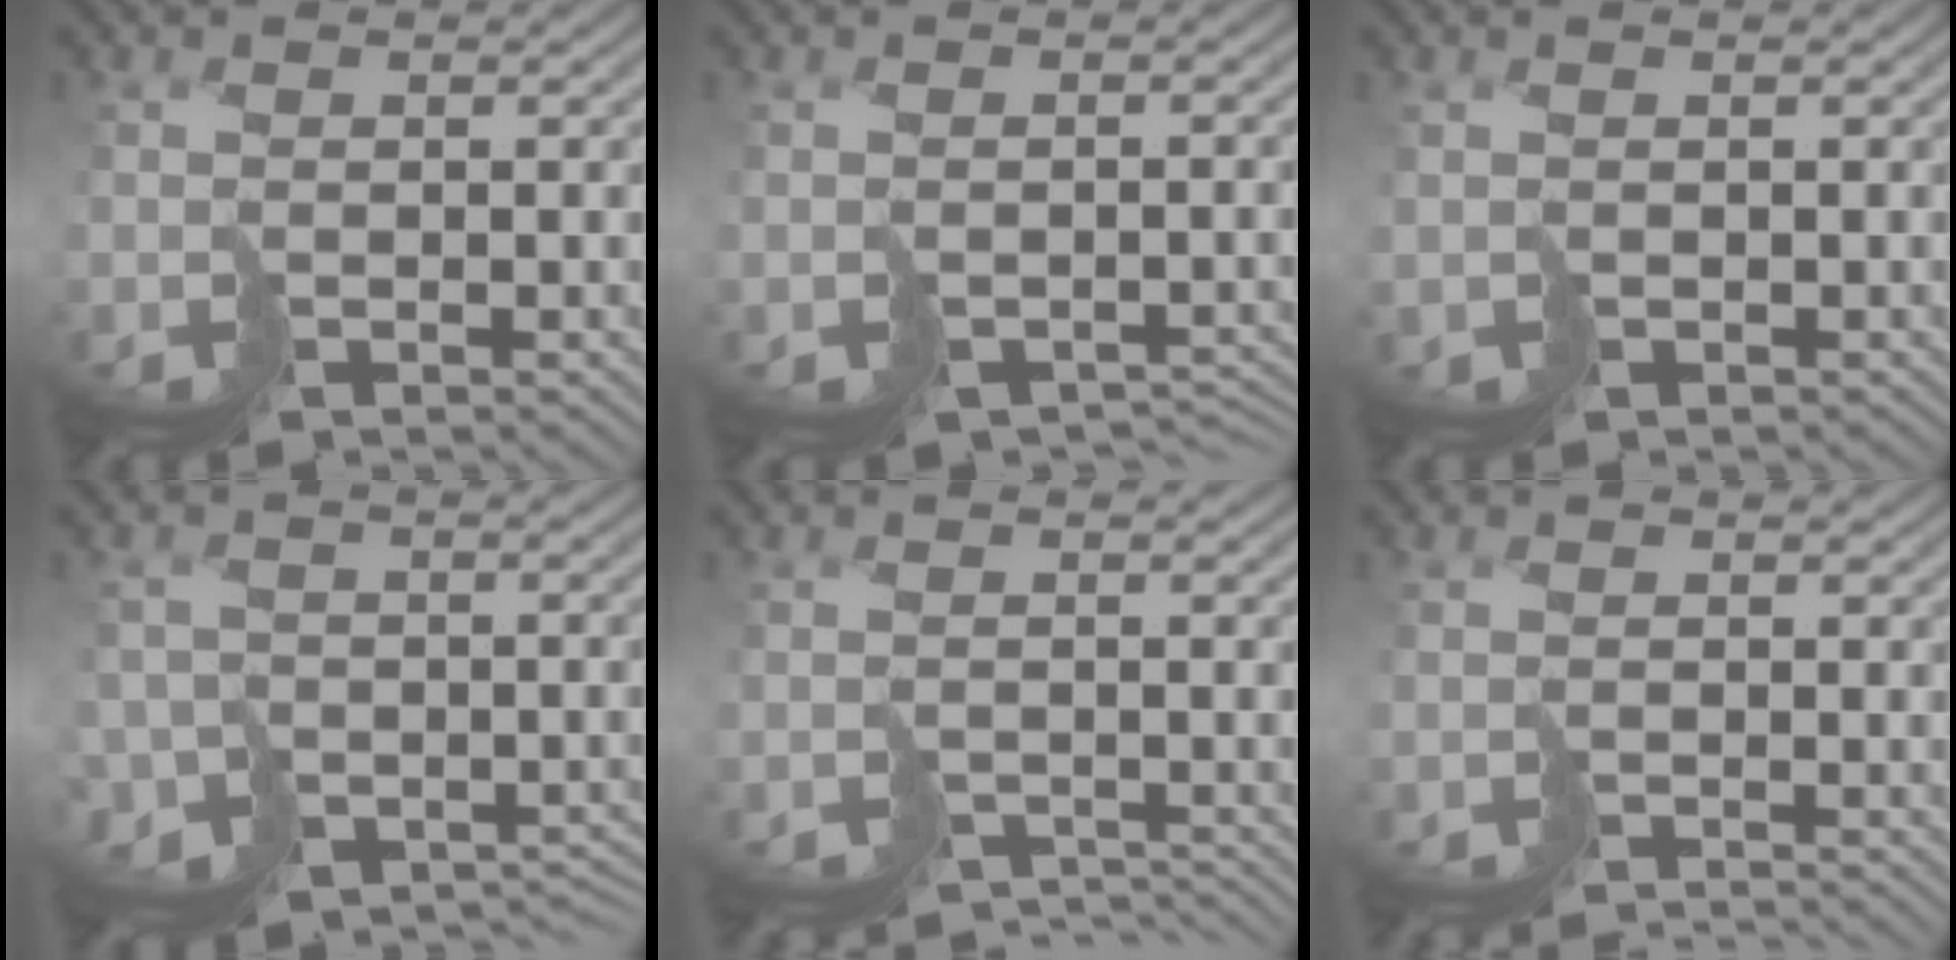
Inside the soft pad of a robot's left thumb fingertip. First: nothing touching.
{"total": 4.1, "force": [-2.8, 2.4, 1.7], "torque": [-0.020, -0.009, -0.025]}
{"total": 0.8, "force": [0.2, 0.7, 0.3], "torque": [-0.010, -0.005, 0.008]}
{"total": 8.6, "force": [-6.1, 5.3, 2.9], "torque": [-0.049, -0.013, -0.087]}
{"total": 5.0, "force": [-4.9, 0.9, 0.8], "torque": [-0.010, -0.009, -0.071]}
{"total": 2.9, "force": [-2.8, -0.2, 0.5], "torque": [-0.005, -0.006, -0.055]}